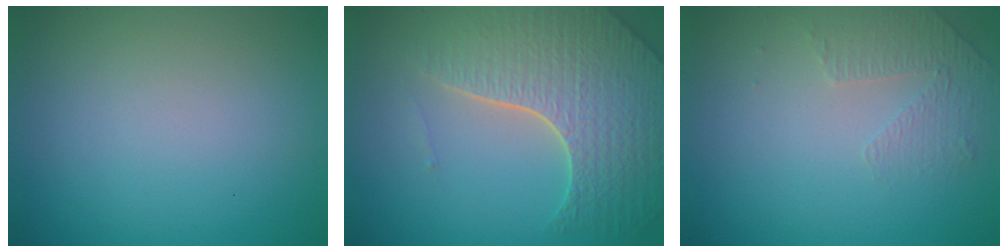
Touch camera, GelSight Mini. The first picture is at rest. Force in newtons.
{"total": 7.8, "press": 5.6, "slide": 5.5}
{"total": 1.4, "press": 0.9, "slide": 1.1}